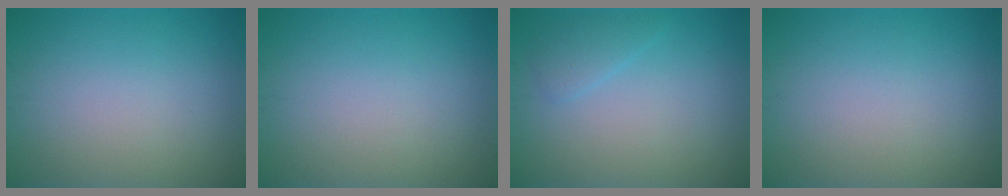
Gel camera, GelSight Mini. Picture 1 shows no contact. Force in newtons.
{"total": 0.0}
{"total": 1.4, "press": 1.4, "slide": 0.1}
{"total": 0.0}